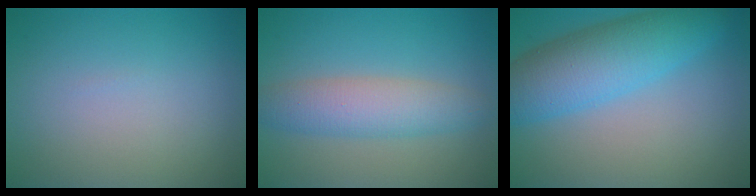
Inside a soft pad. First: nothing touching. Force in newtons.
{"total": 4.3, "press": 4.3, "slide": 0.0}
{"total": 7.4, "press": 7.4, "slide": 0.3}